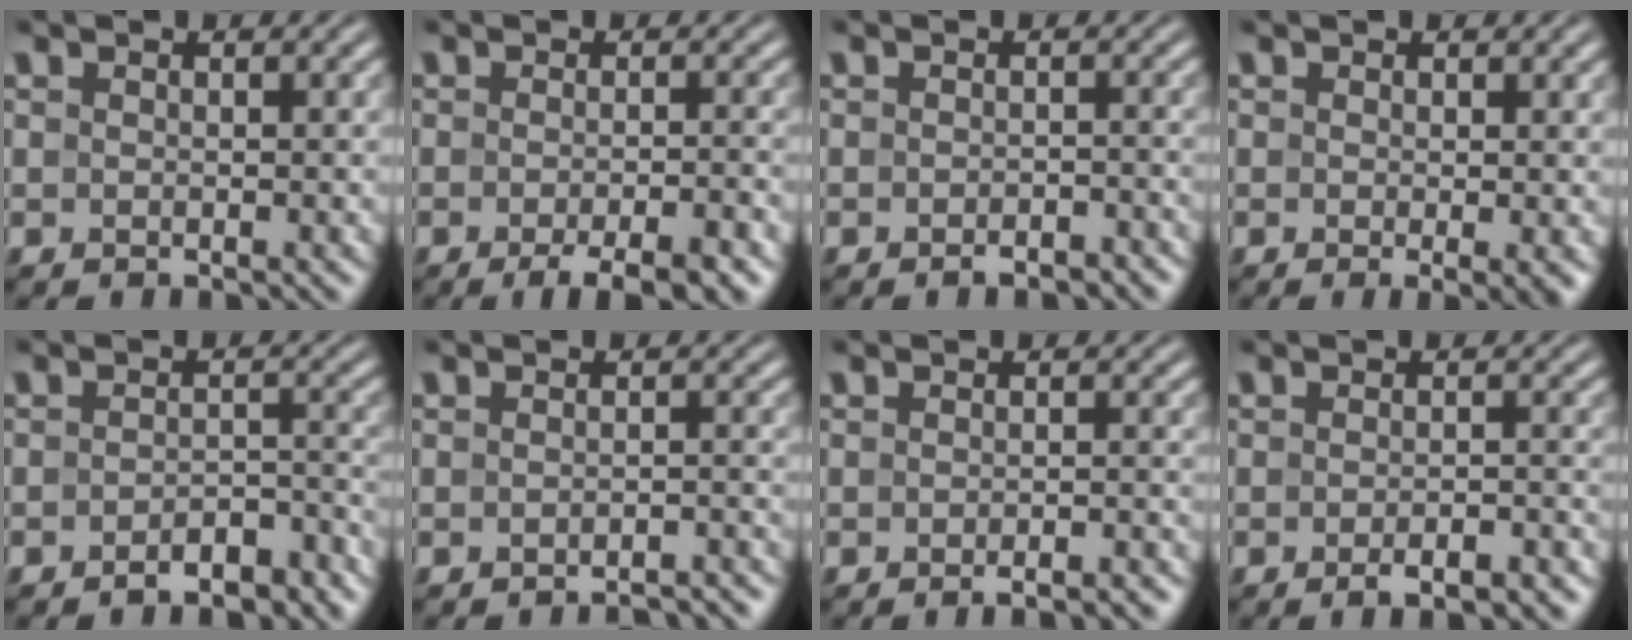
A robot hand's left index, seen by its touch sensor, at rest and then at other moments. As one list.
[{"total": 5.0, "force": [-3.0, 1.0, 3.8], "torque": [-0.048, 0.000, -0.044]}, {"total": 1.7, "force": [-1.3, 0.5, 0.9], "torque": [-0.009, 0.003, -0.018]}, {"total": 2.3, "force": [-0.3, 0.3, 2.2], "torque": [-0.029, -0.010, -0.006]}, {"total": 3.9, "force": [-2.9, 1.4, 2.1], "torque": [-0.027, 0.005, -0.041]}, {"total": 2.7, "force": [-2.6, 0.3, 0.7], "torque": [0.001, 0.008, -0.033]}, {"total": 2.7, "force": [-1.9, 0.5, 1.7], "torque": [-0.011, 0.006, -0.029]}, {"total": 3.3, "force": [-2.1, 0.9, 2.3], "torque": [-0.034, 0.001, -0.029]}]